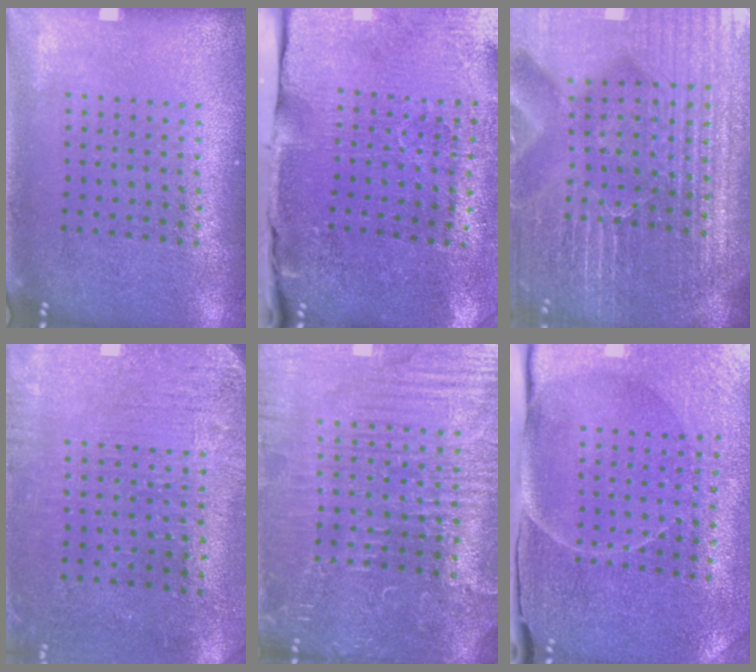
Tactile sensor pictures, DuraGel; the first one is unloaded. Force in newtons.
{"total": 4.8, "press": 3.8, "slide": 2.8}
{"total": 6.3, "press": 5.6, "slide": 2.9}
{"total": 3.1, "press": 2.6, "slide": 1.7}
{"total": 5.2, "press": 4.9, "slide": 1.6}
{"total": 3.7, "press": 3.6, "slide": 1.1}